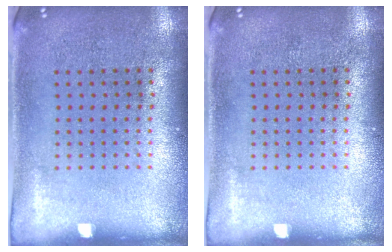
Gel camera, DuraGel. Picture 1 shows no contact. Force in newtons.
{"total": 0.0}